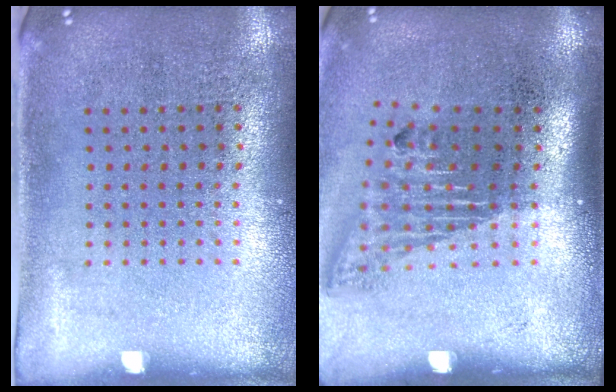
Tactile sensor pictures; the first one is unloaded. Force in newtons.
{"total": 1.6, "press": 1.1, "slide": 1.1}